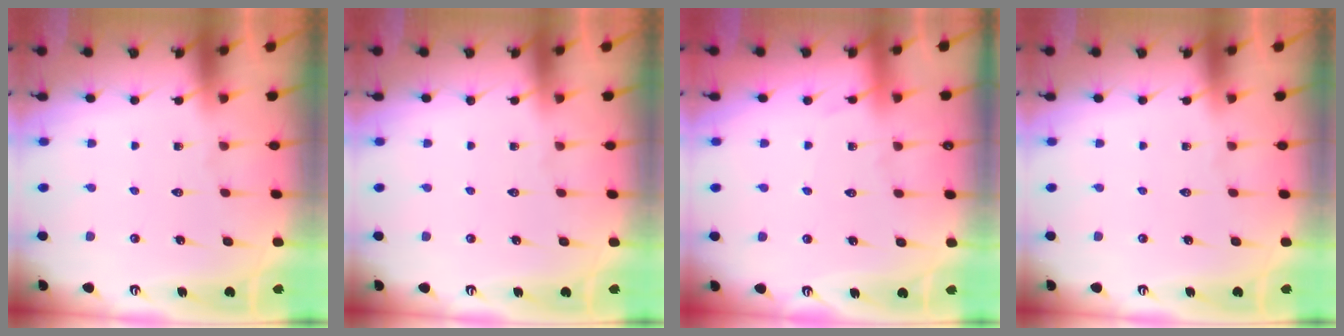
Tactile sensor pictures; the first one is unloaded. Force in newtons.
{"total": 0.0}
{"total": 3.8, "press": 3.8, "slide": 0.5}
{"total": 0.0}